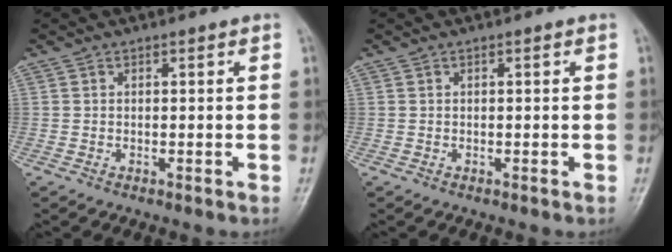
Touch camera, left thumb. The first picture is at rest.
{"total": 0.0}